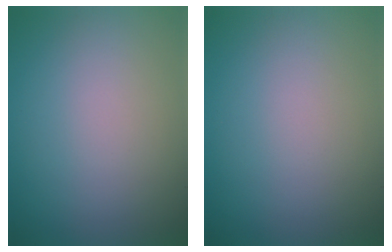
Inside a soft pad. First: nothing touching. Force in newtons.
{"total": 0.0}